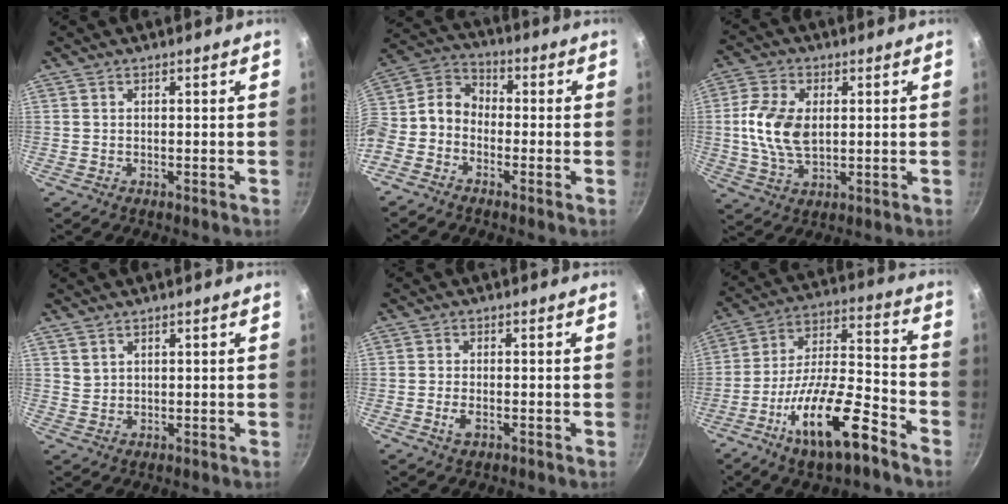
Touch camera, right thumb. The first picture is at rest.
{"total": 10.1, "force": [-2.5, 7.9, 5.7], "torque": [-0.112, 0.055, -0.073]}
{"total": 10.6, "force": [1.1, 6.5, 8.3], "torque": [-0.158, -0.002, 0.019]}
{"total": 1.7, "force": [1.4, 1.0, 0.5], "torque": [-0.003, -0.004, 0.030]}
{"total": 2.5, "force": [-1.0, 1.2, 2.0], "torque": [-0.041, 0.003, -0.020]}
{"total": 18.4, "force": [-10.4, 5.7, 14.1], "torque": [-0.228, 0.063, -0.189]}